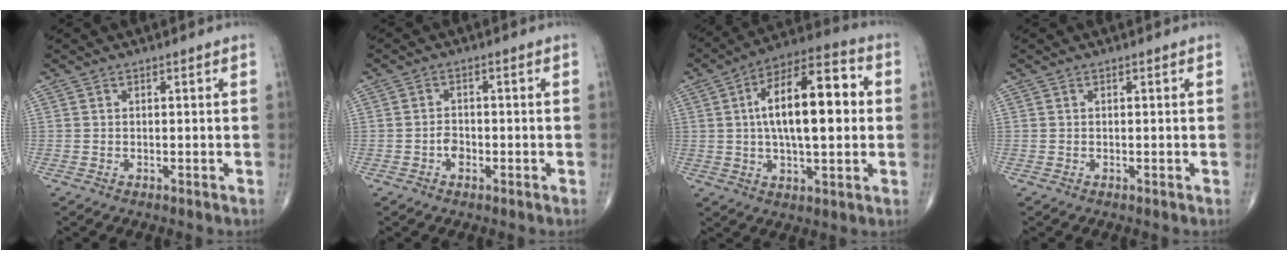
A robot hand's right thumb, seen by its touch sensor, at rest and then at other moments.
{"total": 2.2, "force": [-0.9, 1.6, 1.3], "torque": [-0.013, 0.006, -0.019]}
{"total": 19.1, "force": [2.2, 8.0, 17.2], "torque": [-0.266, 0.025, 0.027]}
{"total": 0.0}